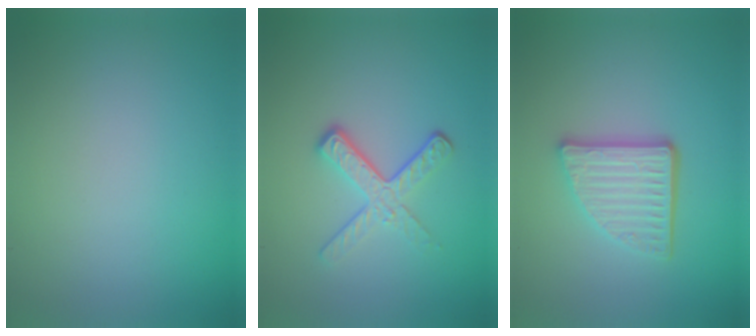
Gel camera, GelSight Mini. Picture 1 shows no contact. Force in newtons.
{"total": 3.6, "press": 2.2, "slide": 2.8}
{"total": 4.5, "press": 3.4, "slide": 3.0}